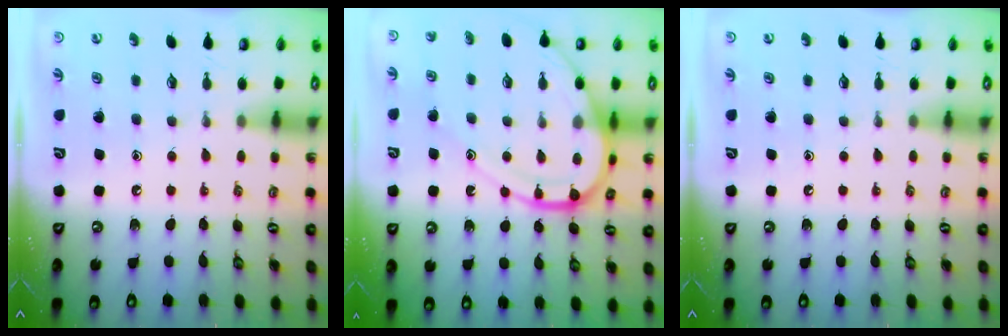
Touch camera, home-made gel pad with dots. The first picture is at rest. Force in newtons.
{"total": 13.7, "press": 13.6, "slide": 1.6}
{"total": 0.0}